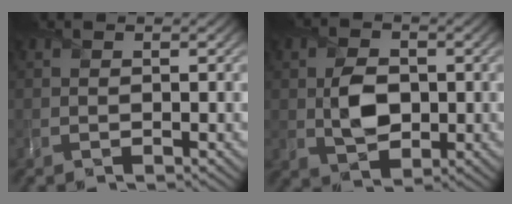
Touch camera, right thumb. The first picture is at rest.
{"total": 5.0, "force": [0.0, 3.5, 3.6], "torque": [-0.074, -0.004, -0.001]}